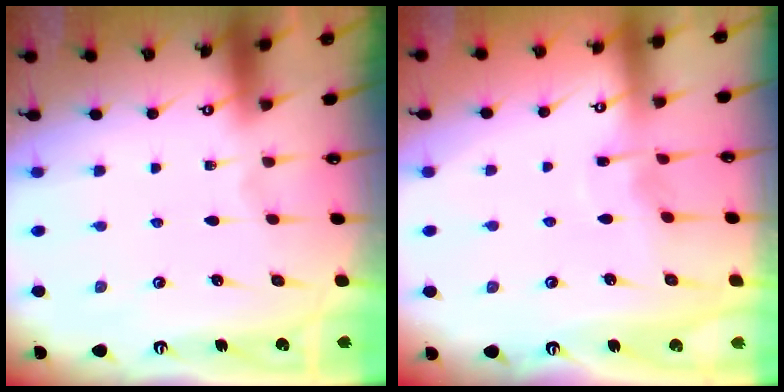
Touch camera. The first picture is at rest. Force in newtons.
{"total": 2.9, "press": 2.9, "slide": 0.4}